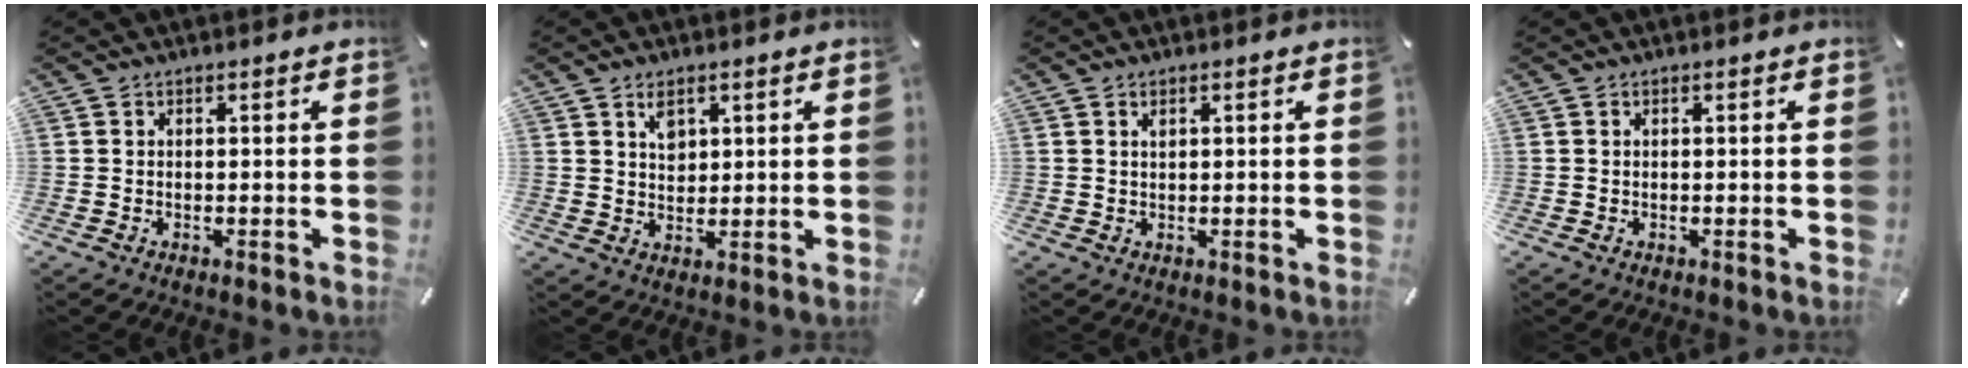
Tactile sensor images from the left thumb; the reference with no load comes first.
{"total": 4.2, "force": [2.2, 3.0, 2.1], "torque": [-0.023, -0.005, 0.035]}
{"total": 1.1, "force": [0.5, 0.5, 0.9], "torque": [-0.017, 0.002, 0.008]}
{"total": 0.0}